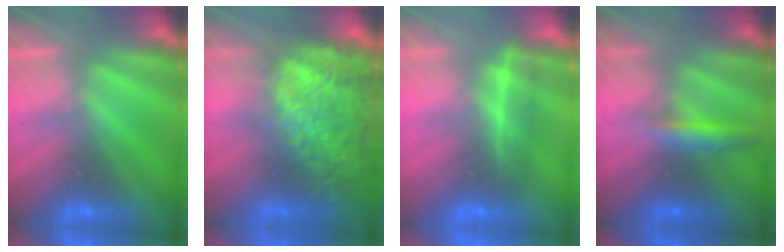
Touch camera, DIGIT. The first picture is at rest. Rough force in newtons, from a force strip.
{"total": 8.9}
{"total": 2.0}
{"total": 2.8}